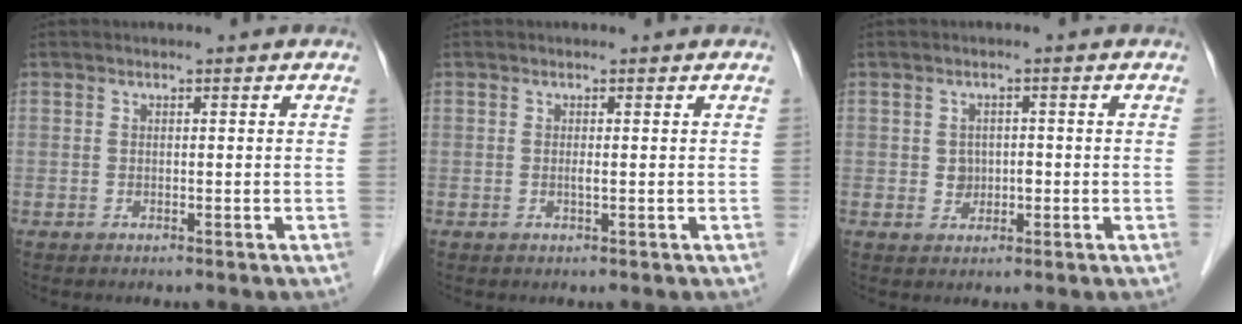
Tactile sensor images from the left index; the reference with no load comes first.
{"total": 0.6, "force": [0.0, 0.0, 0.6], "torque": [-0.014, -0.003, -0.001]}
{"total": 2.2, "force": [-0.3, 2.0, 1.0], "torque": [-0.013, 0.002, 0.000]}